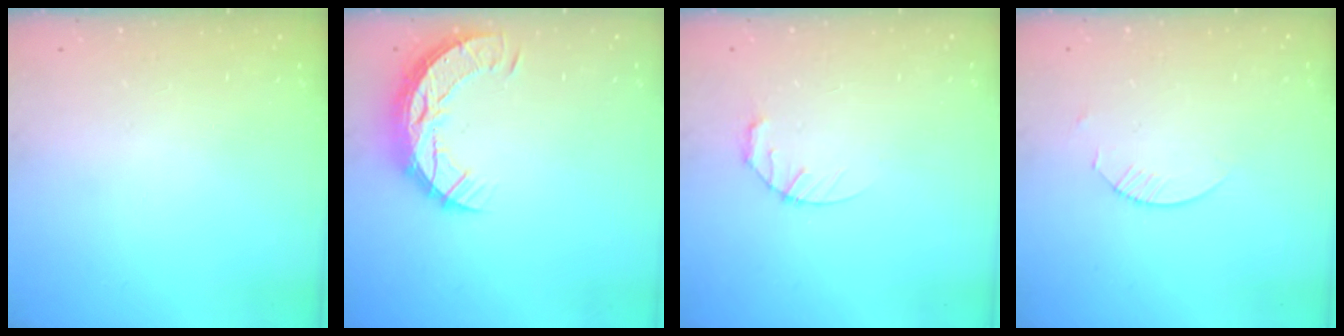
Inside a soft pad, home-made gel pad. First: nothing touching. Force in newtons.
{"total": 10.3, "press": 10.2, "slide": 0.8}
{"total": 3.1, "press": 3.1, "slide": 0.4}
{"total": 1.8, "press": 1.8, "slide": 0.2}